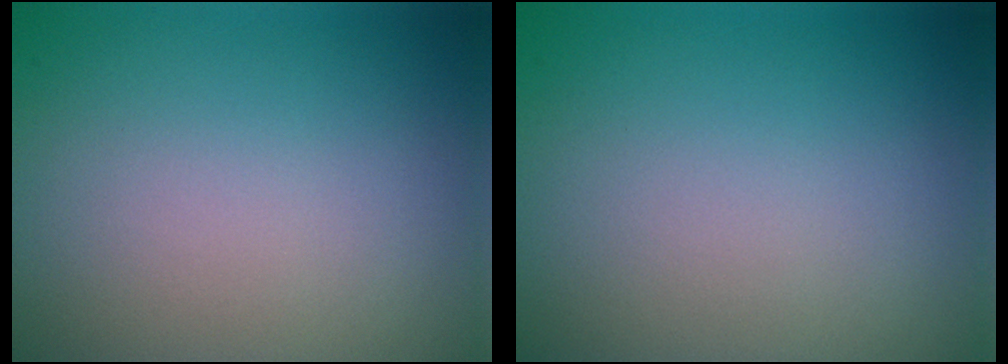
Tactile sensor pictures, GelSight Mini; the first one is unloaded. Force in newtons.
{"total": 0.0}